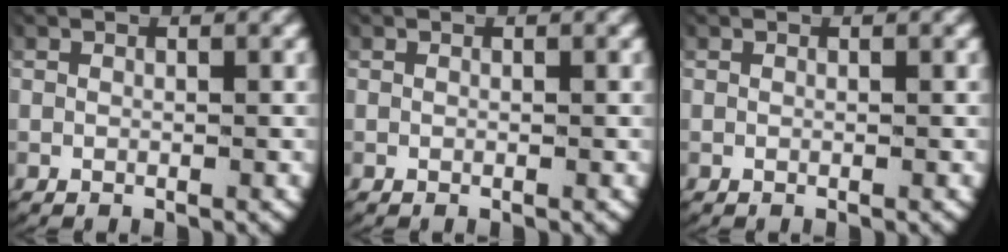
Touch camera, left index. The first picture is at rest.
{"total": 0.0}
{"total": 0.0}